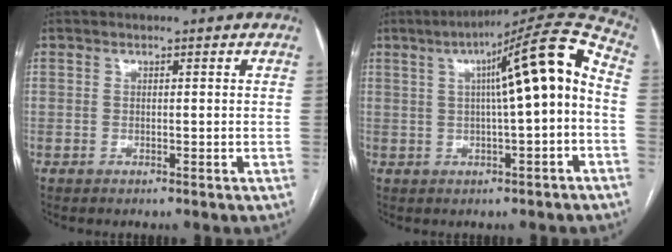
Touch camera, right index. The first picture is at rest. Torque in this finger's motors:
{"motor_torque": [0.99, -0.80, 0.33, 0.08]}